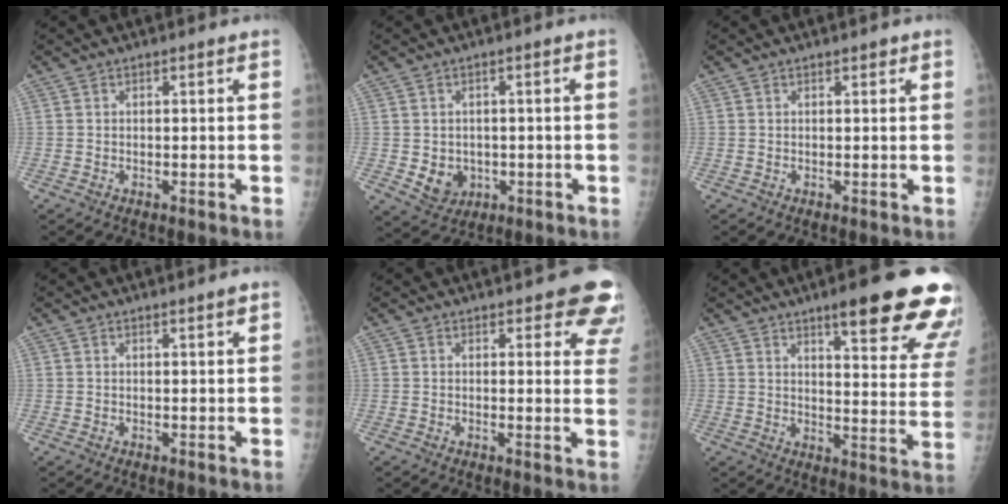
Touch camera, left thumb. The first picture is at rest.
{"total": 5.3, "force": [-1.0, 4.6, 2.5], "torque": [-0.020, 0.002, -0.001]}
{"total": 0.6, "force": [0.4, 0.3, 0.3], "torque": [-0.003, -0.002, 0.004]}
{"total": 1.2, "force": [1.0, 0.0, 0.8], "torque": [-0.008, -0.007, 0.015]}
{"total": 9.3, "force": [7.2, 3.3, 4.7], "torque": [-0.010, -0.032, 0.066]}
{"total": 21.2, "force": [14.1, 4.2, 15.2], "torque": [-0.166, -0.065, 0.180]}